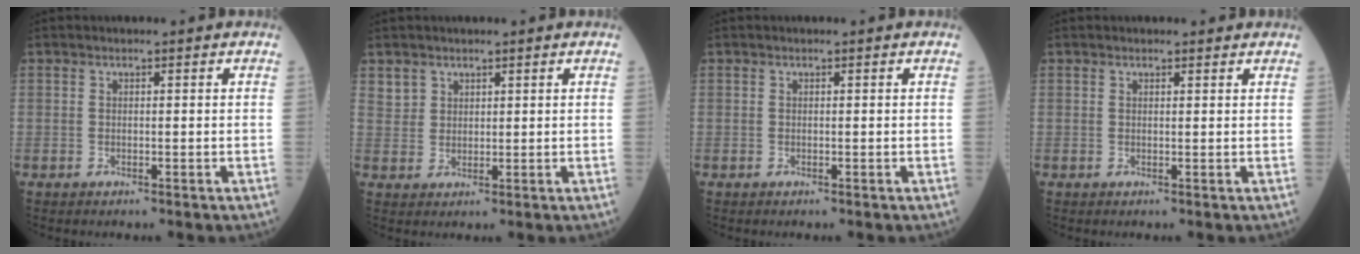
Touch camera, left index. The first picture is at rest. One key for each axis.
{"total": 2.8, "fx": 1.9, "fy": 2.0, "fz": 0.0, "tx": 0.011, "ty": 0.002, "tz": 0.031}
{"total": 0.0}
{"total": 1.6, "fx": 1.4, "fy": 0.3, "fz": 0.5, "tx": -0.015, "ty": 0.008, "tz": 0.018}